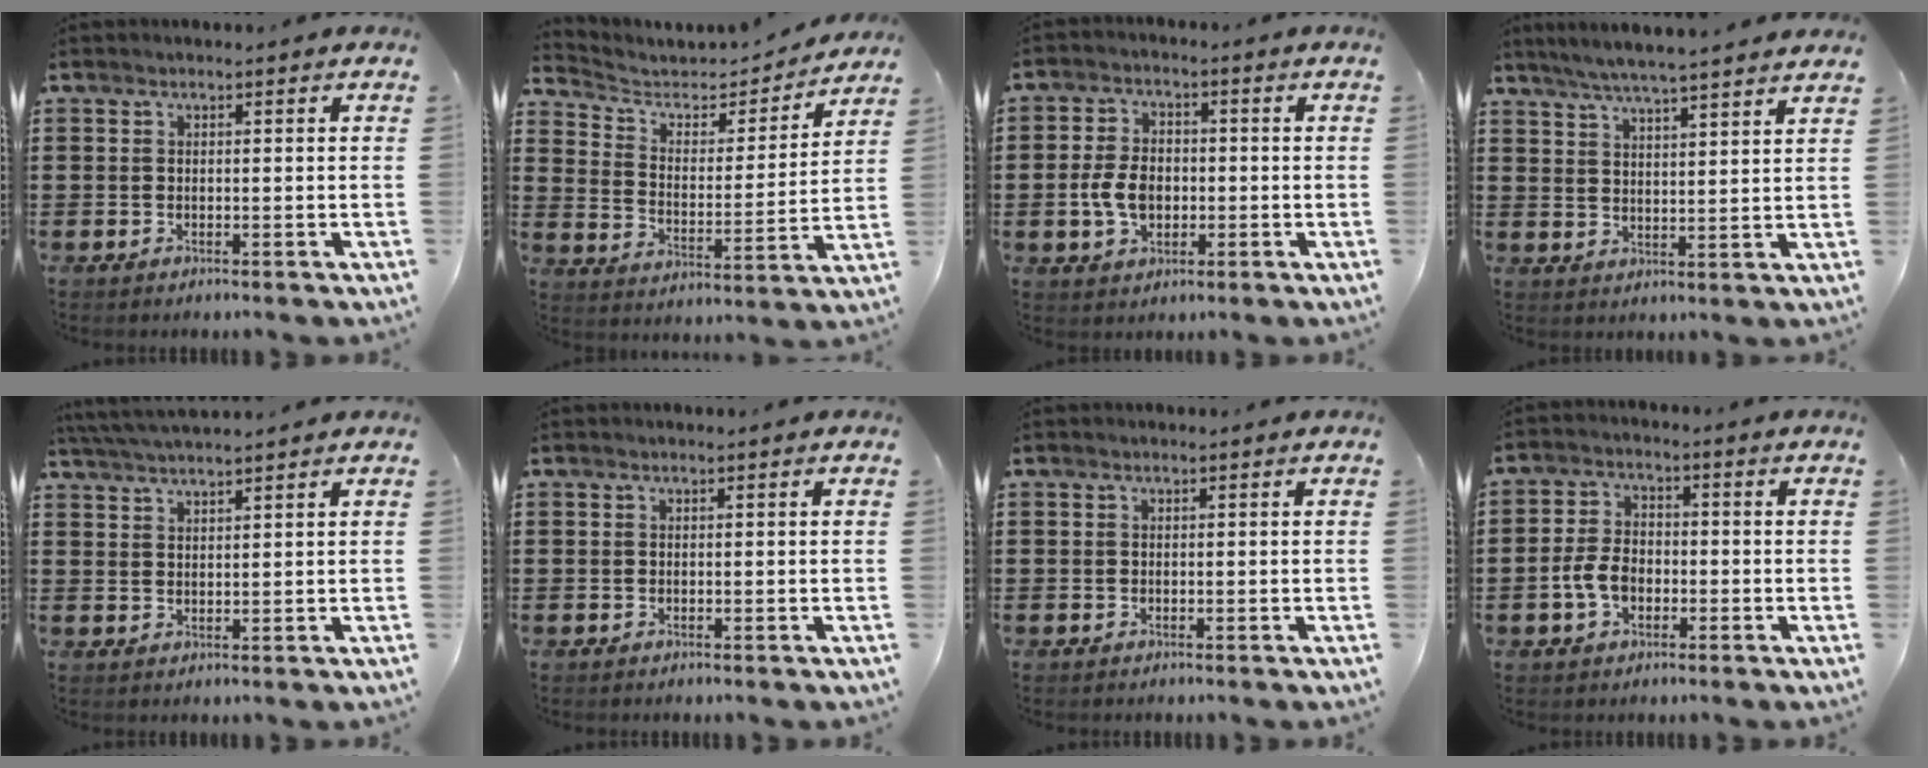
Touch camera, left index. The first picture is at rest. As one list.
[{"total": 4.0, "force": [3.3, 2.0, 1.0], "torque": [-0.043, -0.020, 0.050]}, {"total": 6.1, "force": [-0.9, 4.0, 4.4], "torque": [-0.104, 0.004, -0.022]}, {"total": 4.8, "force": [4.5, -0.6, 1.6], "torque": [-0.047, -0.020, 0.078]}, {"total": 3.4, "force": [3.2, -0.5, 0.8], "torque": [-0.026, -0.007, 0.060]}, {"total": 0.0}, {"total": 0.0}, {"total": 5.3, "force": [-1.5, 3.4, 3.8], "torque": [-0.095, 0.001, -0.034]}]